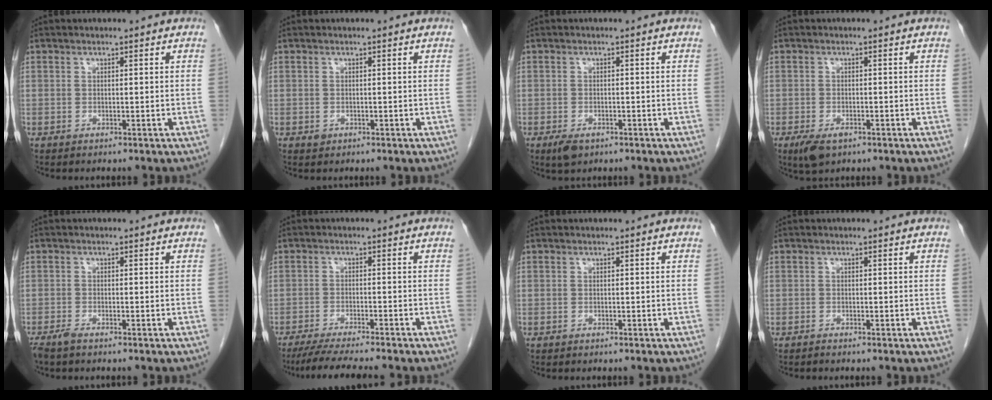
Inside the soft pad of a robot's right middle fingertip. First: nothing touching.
{"total": 0.6, "force": [-0.2, 0.5, 0.2], "torque": [-0.003, 0.001, -0.001]}
{"total": 2.4, "force": [-1.4, 1.2, 1.6], "torque": [-0.034, -0.004, -0.017]}
{"total": 3.5, "force": [-2.0, 1.6, 2.4], "torque": [-0.049, -0.006, -0.028]}
{"total": 1.5, "force": [-1.3, 0.2, 0.8], "torque": [-0.023, -0.004, -0.026]}
{"total": 9.5, "force": [-8.2, -0.4, 4.8], "torque": [-0.062, -0.025, -0.127]}
{"total": 0.0}
{"total": 0.0}